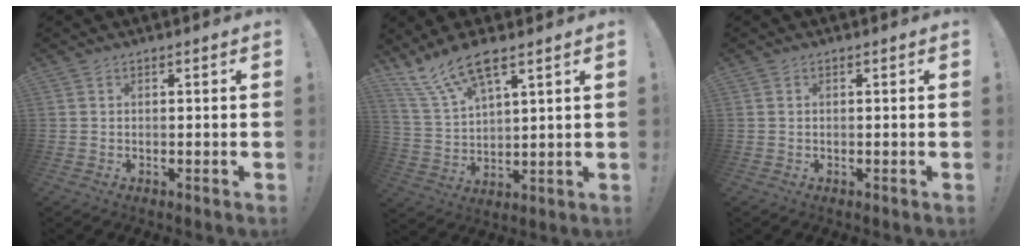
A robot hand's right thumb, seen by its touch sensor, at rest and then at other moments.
{"total": 11.6, "force": [8.9, 3.2, 6.7], "torque": [-0.142, -0.042, 0.163]}
{"total": 0.0}